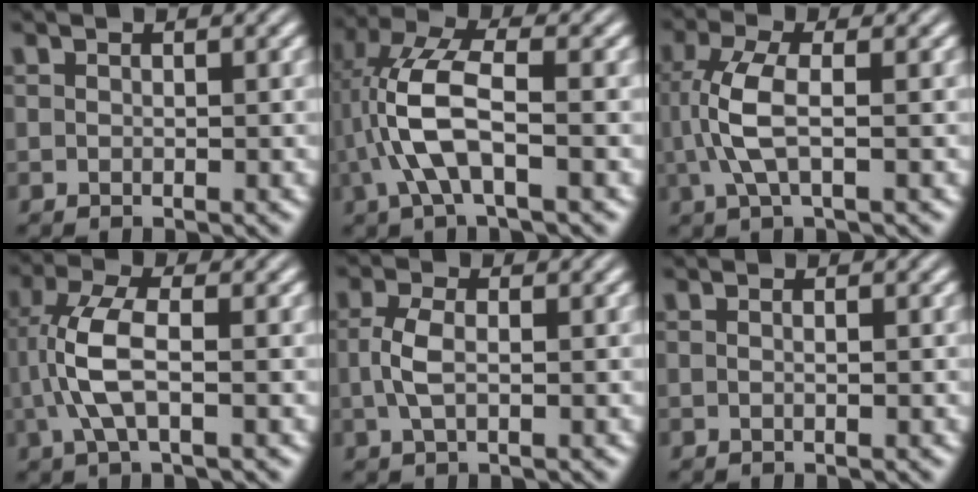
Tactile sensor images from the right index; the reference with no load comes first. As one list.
[{"total": 5.2, "force": [0.1, 1.5, 5.0], "torque": [-0.114, -0.007, 0.008]}, {"total": 3.8, "force": [-0.1, 0.6, 3.7], "torque": [-0.088, -0.007, 0.008]}, {"total": 4.2, "force": [-0.2, 0.8, 4.1], "torque": [-0.094, -0.008, 0.006]}, {"total": 1.9, "force": [-0.1, -0.1, 1.9], "torque": [-0.044, -0.005, 0.006]}, {"total": 0.5, "force": [-0.3, -0.2, 0.4], "torque": [-0.007, -0.001, -0.005]}]